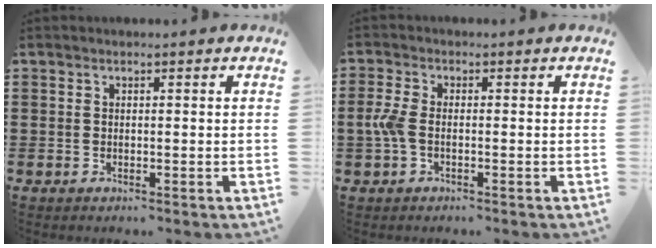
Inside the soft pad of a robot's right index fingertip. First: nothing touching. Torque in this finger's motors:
{"motor_torque": [1.01, -0.12, 0.22, 0.11]}